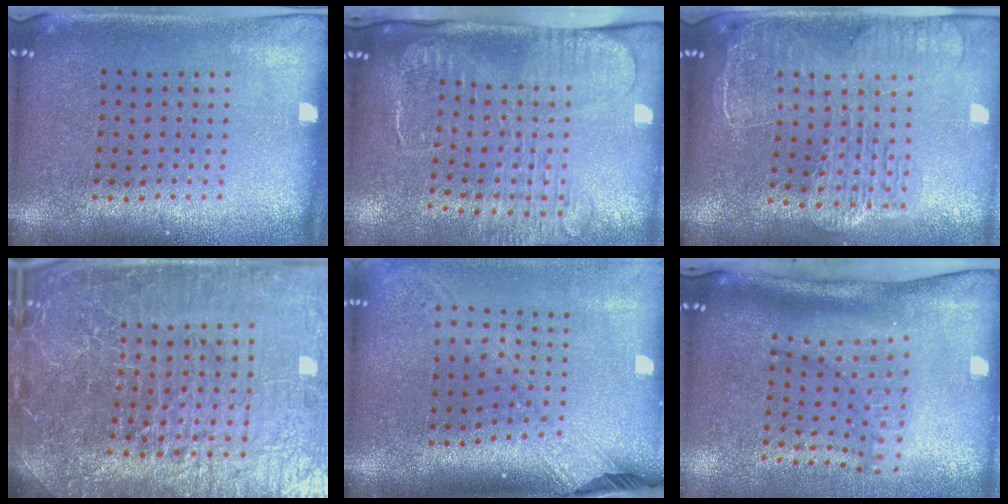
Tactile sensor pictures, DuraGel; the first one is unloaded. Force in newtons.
{"total": 2.6, "press": 2.1, "slide": 1.7}
{"total": 2.5, "press": 2.2, "slide": 1.3}
{"total": 7.2, "press": 6.3, "slide": 3.4}
{"total": 2.4, "press": 1.7, "slide": 1.6}
{"total": 2.1, "press": 1.5, "slide": 1.5}